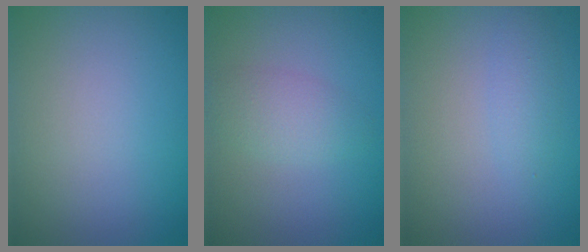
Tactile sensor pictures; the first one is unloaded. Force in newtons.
{"total": 2.2, "press": 2.2, "slide": 0.1}
{"total": 1.4, "press": 1.4, "slide": 0.1}